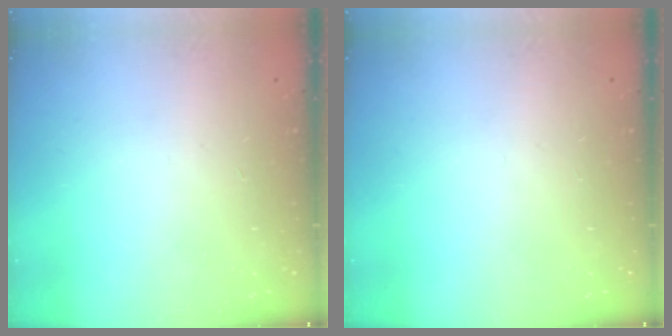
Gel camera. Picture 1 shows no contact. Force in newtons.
{"total": 0.0}